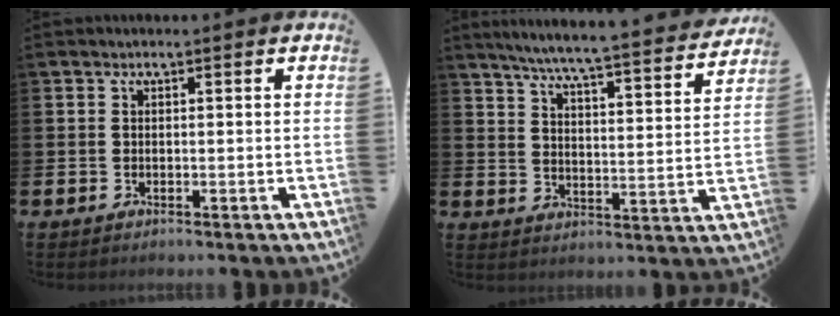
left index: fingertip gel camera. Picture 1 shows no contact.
{"total": 6.6, "force": [6.1, -0.1, 2.5], "torque": [-0.065, -0.052, 0.102]}